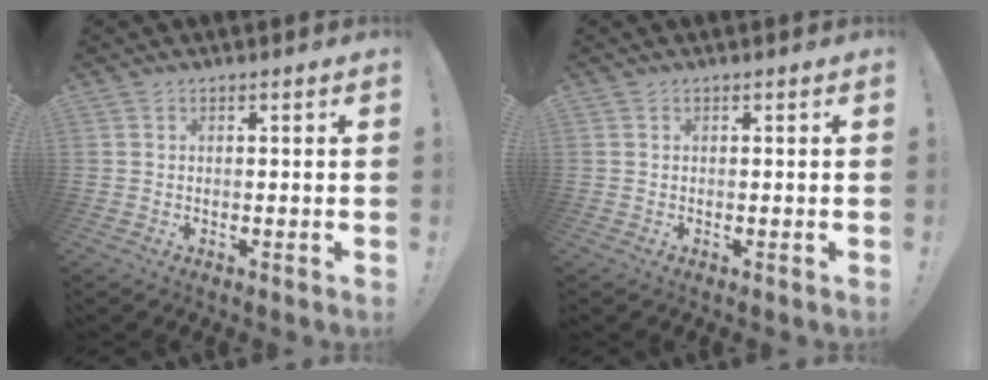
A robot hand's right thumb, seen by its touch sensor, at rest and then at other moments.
{"total": 0.0}